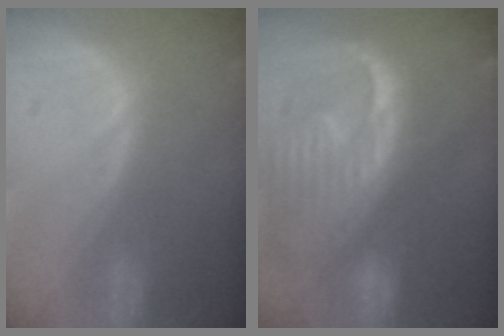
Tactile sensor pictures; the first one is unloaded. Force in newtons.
{"total": 13.0, "press": 11.2, "slide": 6.6}